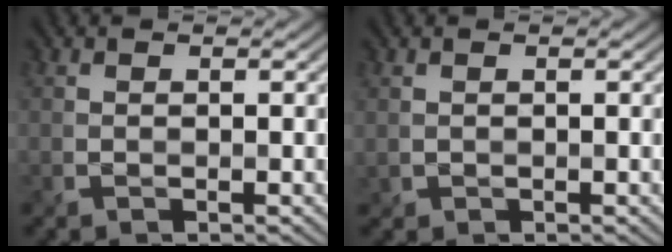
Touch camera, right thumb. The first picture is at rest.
{"total": 0.6, "force": [0.2, 0.6, 0.2], "torque": [-0.005, -0.002, 0.005]}